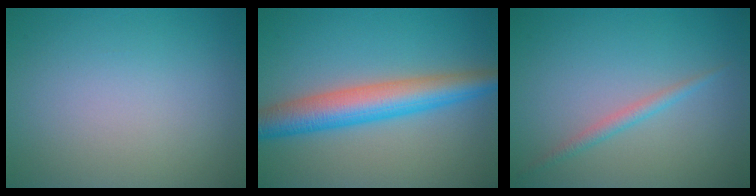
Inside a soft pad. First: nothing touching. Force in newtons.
{"total": 6.3, "press": 6.3, "slide": 0.0}
{"total": 1.4, "press": 1.4, "slide": 0.1}